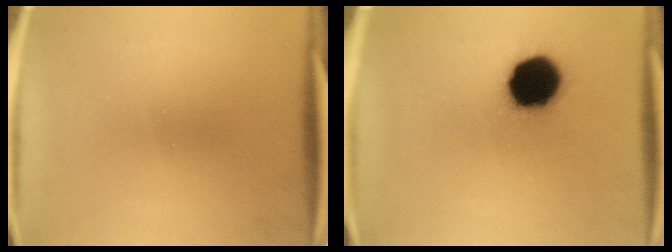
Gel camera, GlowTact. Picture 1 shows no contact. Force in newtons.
{"total": 16.2}